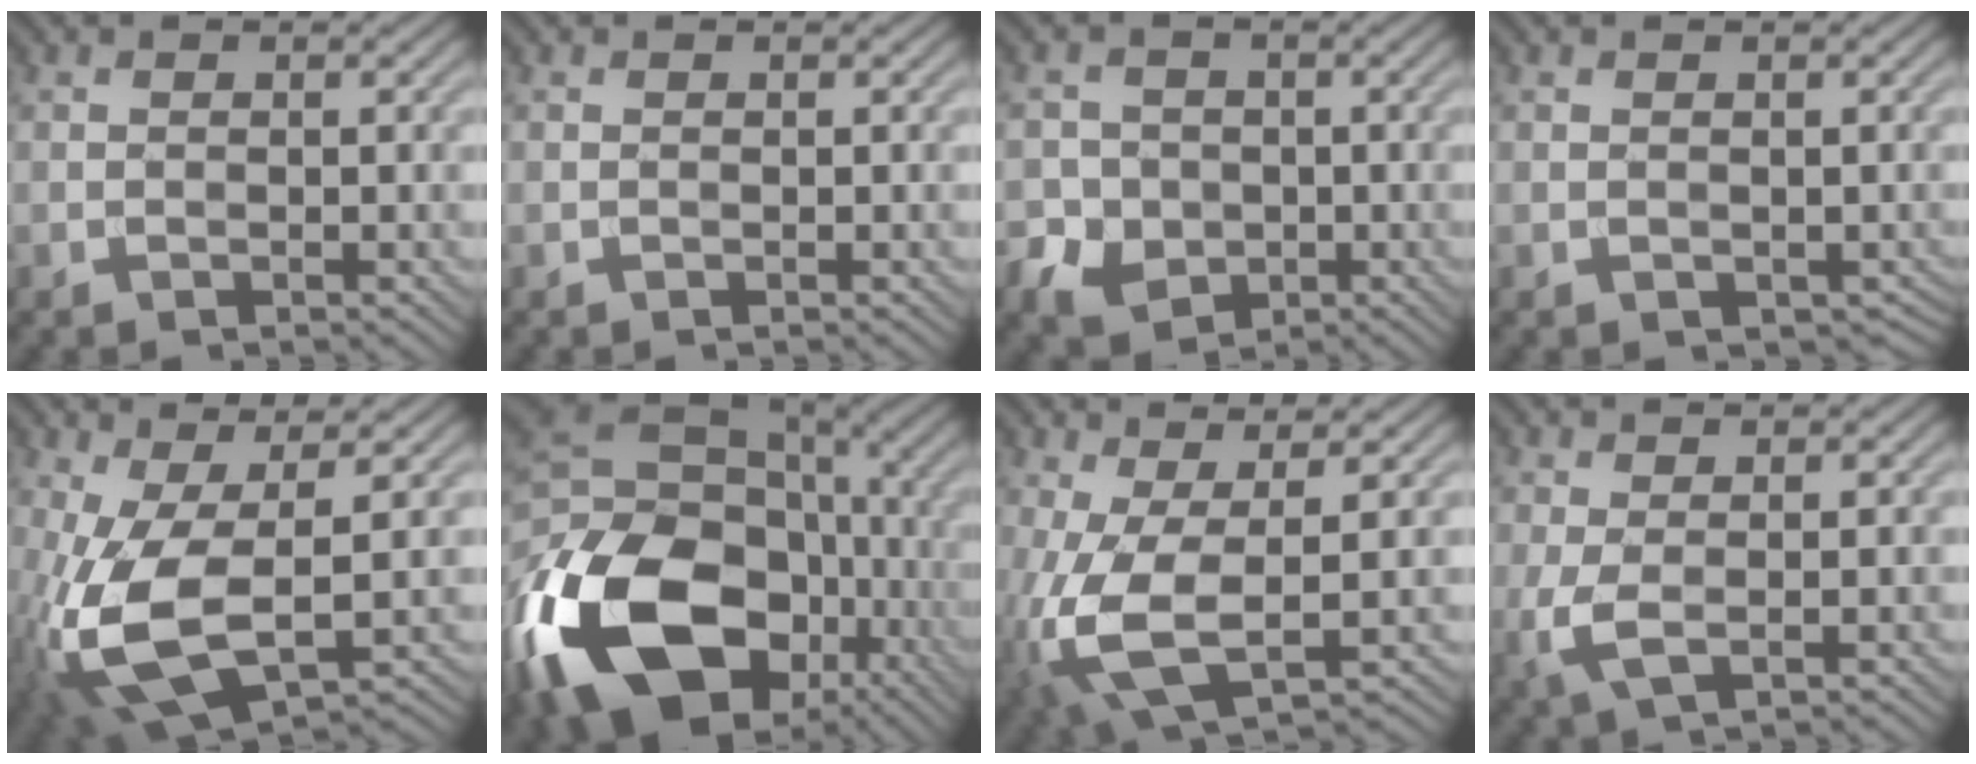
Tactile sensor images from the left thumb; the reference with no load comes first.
{"total": 0.0}
{"total": 6.4, "force": [-2.1, 5.7, 2.1], "torque": [-0.051, -0.012, -0.058]}
{"total": 1.0, "force": [0.0, 0.9, 0.5], "torque": [-0.016, -0.007, 0.001]}
{"total": 11.2, "force": [-1.7, 4.8, 9.9], "torque": [-0.246, -0.013, -0.031]}
{"total": 22.5, "force": [-7.9, 15.4, 14.4], "torque": [-0.370, -0.033, -0.122]}
{"total": 8.9, "force": [-1.3, 3.6, 8.1], "torque": [-0.208, -0.007, -0.026]}
{"total": 3.5, "force": [-0.3, 1.5, 3.2], "torque": [-0.091, -0.002, -0.006]}